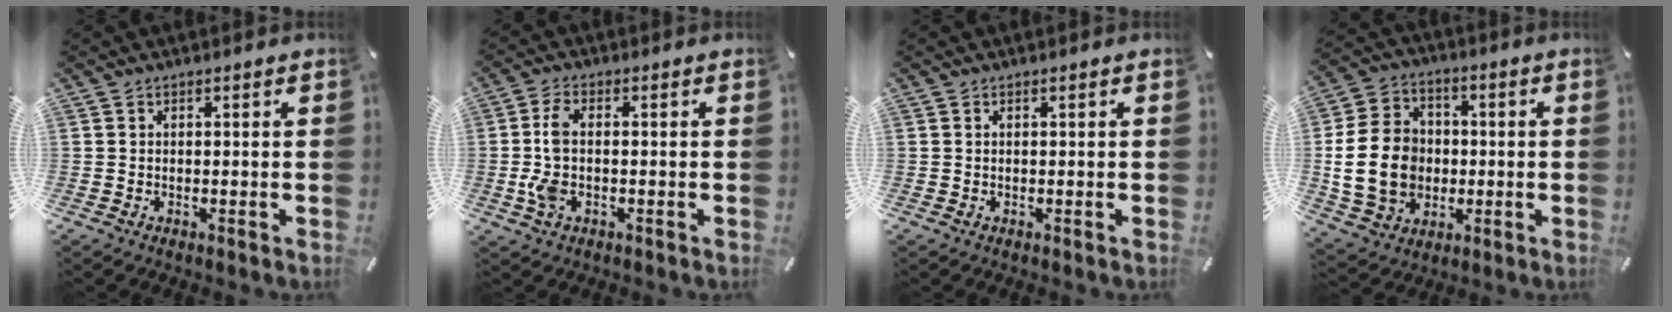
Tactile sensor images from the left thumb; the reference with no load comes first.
{"total": 5.9, "force": [-0.9, 3.0, 5.0], "torque": [-0.112, 0.001, -0.018]}
{"total": 0.0}
{"total": 16.1, "force": [-1.6, 13.3, 8.9], "torque": [-0.191, 0.017, -0.026]}